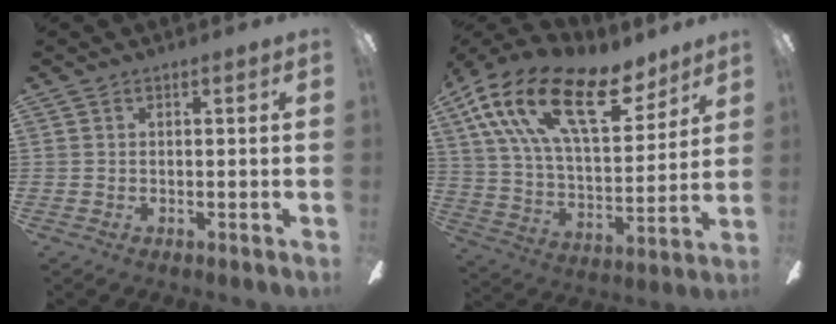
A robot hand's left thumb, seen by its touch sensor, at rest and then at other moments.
{"total": 24.8, "force": [14.2, 11.6, 16.7], "torque": [-0.309, -0.076, 0.246]}